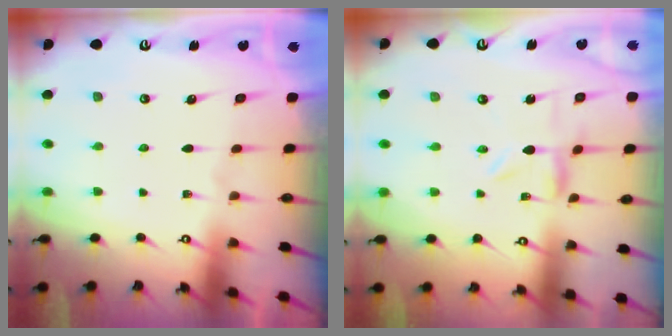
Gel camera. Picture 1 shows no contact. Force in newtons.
{"total": 1.4, "press": 1.4, "slide": 0.2}